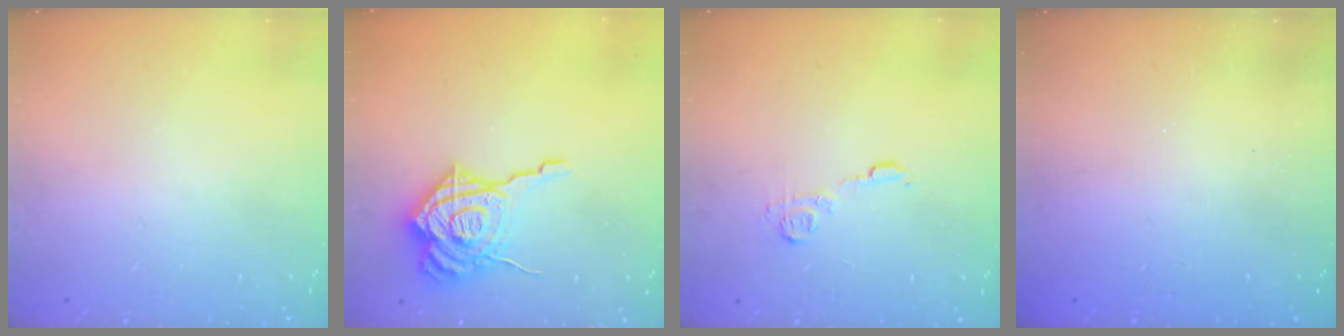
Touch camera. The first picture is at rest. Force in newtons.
{"total": 21.6, "press": 21.5, "slide": 2.4}
{"total": 7.8, "press": 7.8, "slide": 0.6}
{"total": 2.4, "press": 2.2, "slide": 0.8}